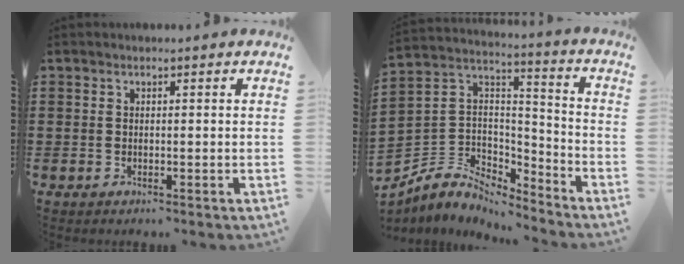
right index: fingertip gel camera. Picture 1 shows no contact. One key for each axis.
{"total": 5.4, "fx": -4.2, "fy": 3.2, "fz": 0.9, "tx": -0.053, "ty": -0.012, "tz": -0.089}